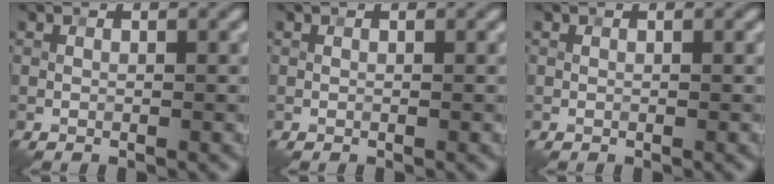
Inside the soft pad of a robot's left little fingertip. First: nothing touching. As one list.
[{"total": 0.0}, {"total": 0.0}]